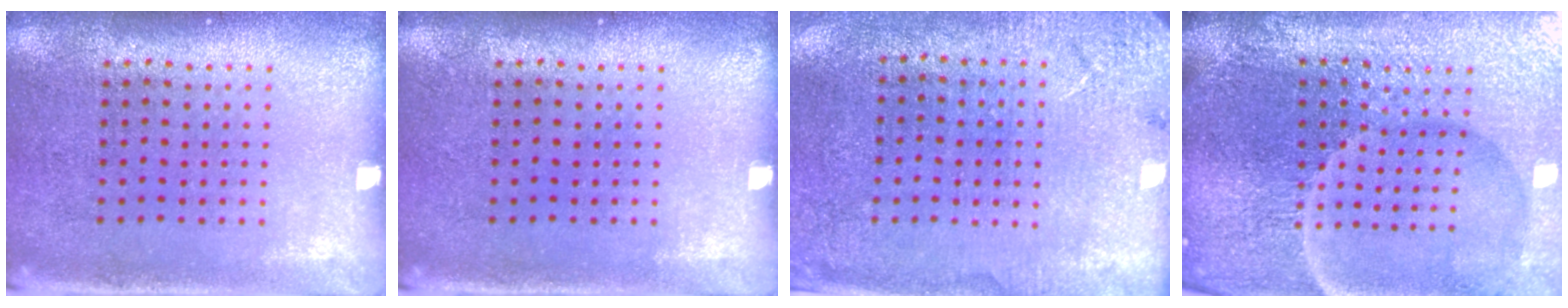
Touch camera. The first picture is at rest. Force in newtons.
{"total": 0.0}
{"total": 2.6, "press": 2.5, "slide": 0.7}
{"total": 6.7, "press": 6.0, "slide": 3.1}